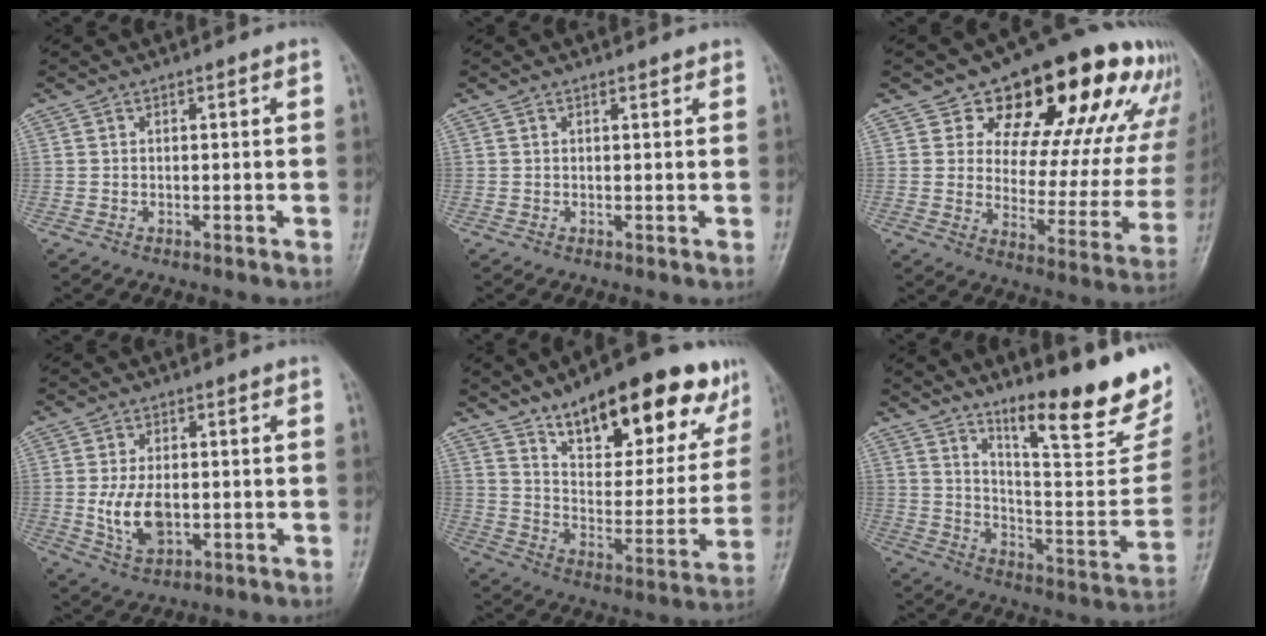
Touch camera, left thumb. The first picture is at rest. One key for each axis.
{"total": 0.8, "fx": 0.7, "fy": 0.4, "fz": 0.2, "tx": -0.002, "ty": -0.005, "tz": 0.007}
{"total": 24.9, "fx": 14.3, "fy": 12.5, "fz": 16.0, "tx": -0.164, "ty": -0.039, "tz": 0.200}
{"total": 7.8, "fx": -0.8, "fy": 4.7, "fz": 6.2, "tx": -0.112, "ty": -0.006, "tz": -0.008}
{"total": 25.1, "fx": 15.8, "fy": 9.7, "fz": 16.9, "tx": -0.191, "ty": -0.051, "tz": 0.238}
{"total": 23.1, "fx": 16.4, "fy": 4.9, "fz": 15.6, "tx": -0.189, "ty": -0.104, "tz": 0.243}